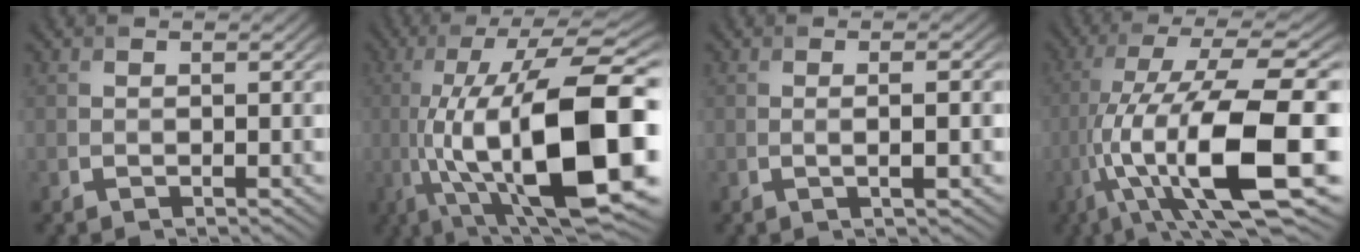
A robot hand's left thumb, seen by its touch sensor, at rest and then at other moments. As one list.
[{"total": 18.3, "force": [-3.6, 6.6, 16.7], "torque": [-0.288, 0.008, -0.062]}, {"total": 2.5, "force": [0.0, 0.6, 2.4], "torque": [-0.037, 0.003, -0.004]}, {"total": 15.6, "force": [-4.5, 4.6, 14.2], "torque": [-0.263, 0.000, -0.069]}]